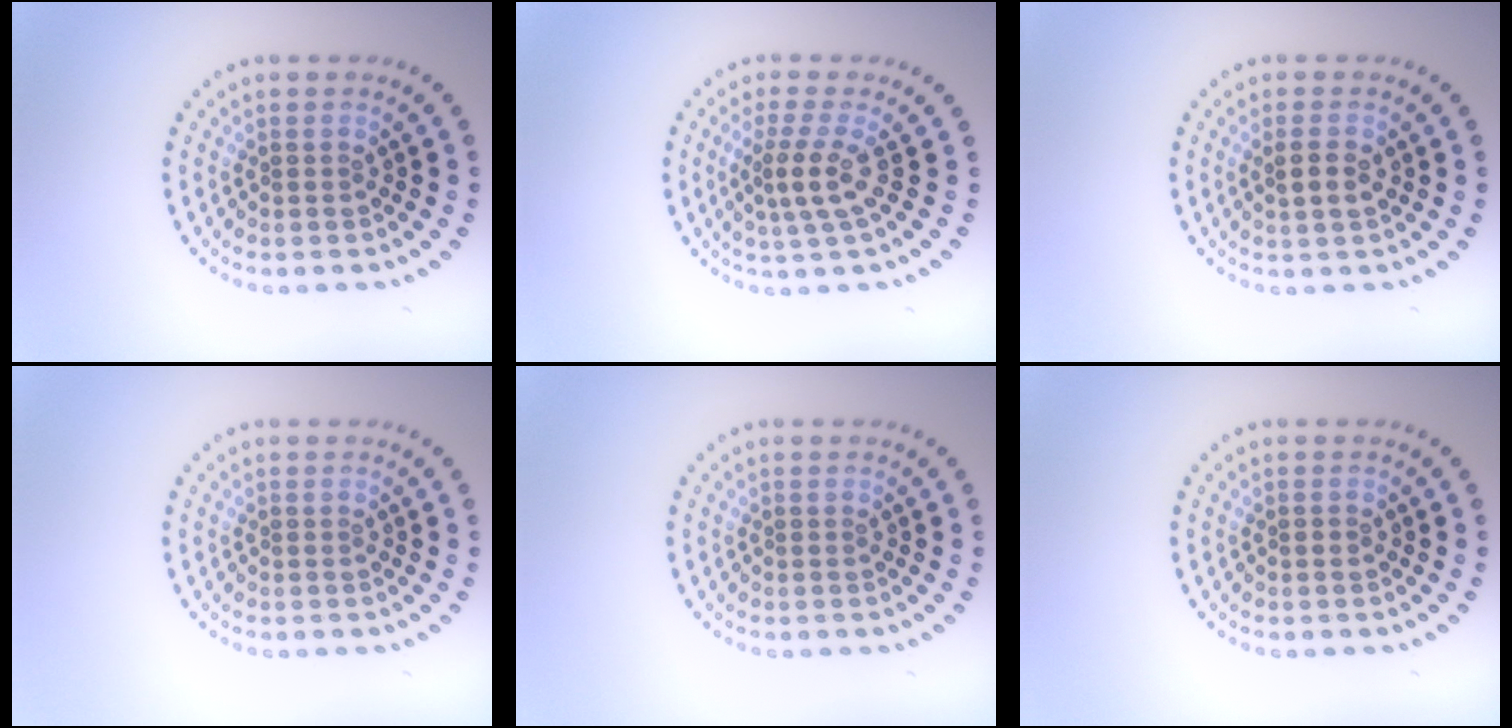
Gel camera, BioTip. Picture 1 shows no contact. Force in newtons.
{"total": 2.8, "press": 2.1, "slide": 1.9}
{"total": 2.1, "press": 2.0, "slide": 0.4}
{"total": 0.0}
{"total": 0.0}
{"total": 0.5, "press": 0.5, "slide": 0.1}